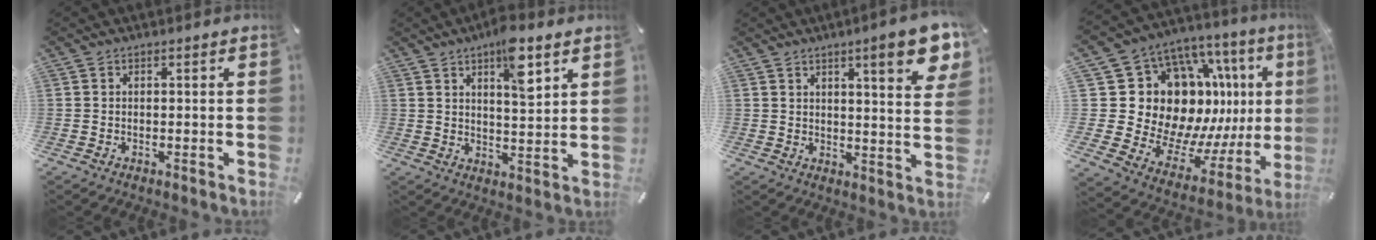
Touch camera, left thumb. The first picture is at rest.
{"total": 7.9, "force": [4.8, 2.3, 5.8], "torque": [-0.086, -0.022, 0.075]}
{"total": 10.7, "force": [6.2, 2.5, 8.3], "torque": [-0.111, -0.032, 0.097]}
{"total": 21.7, "force": [6.0, 16.4, 12.8], "torque": [-0.204, -0.091, 0.161]}